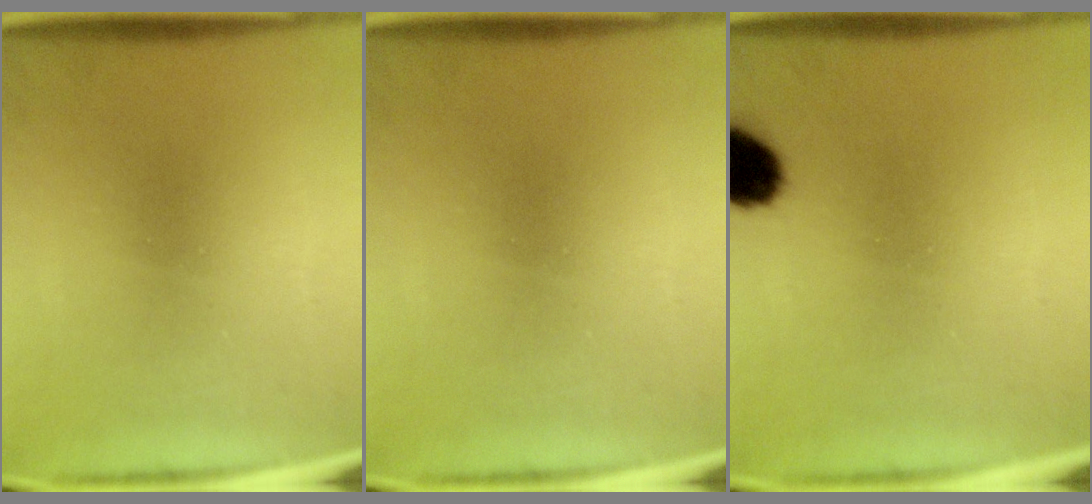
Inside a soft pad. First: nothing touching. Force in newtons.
{"total": 0.0}
{"total": 8.9}